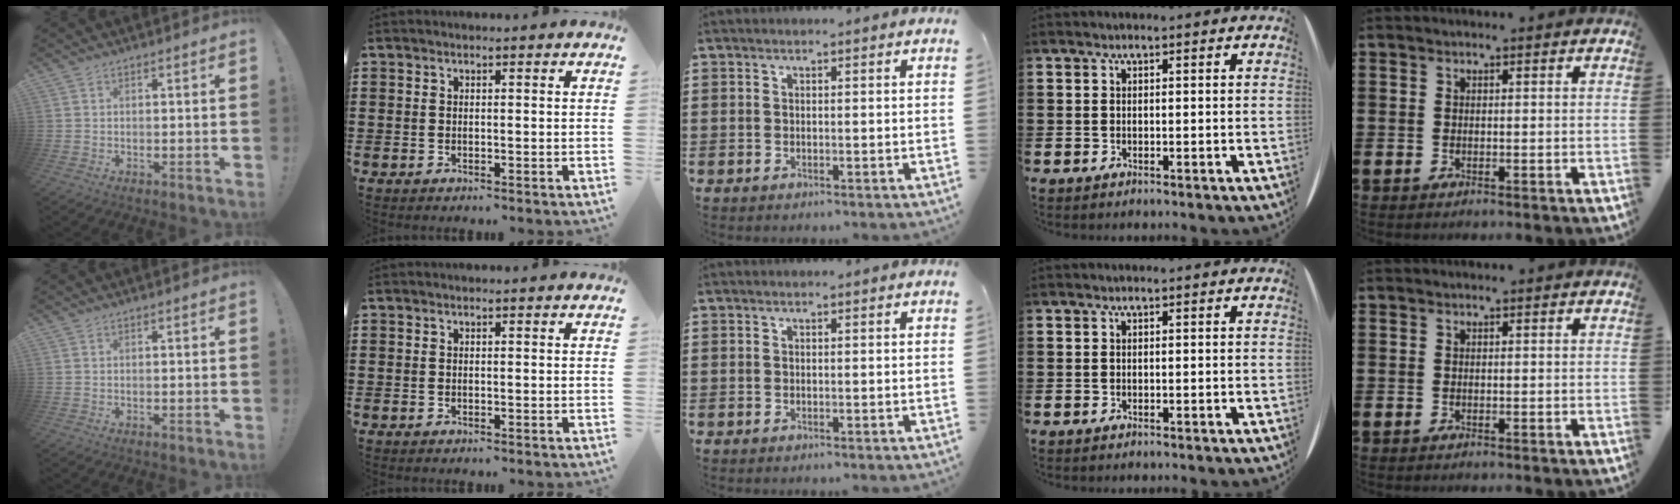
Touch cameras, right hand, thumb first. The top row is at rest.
{}